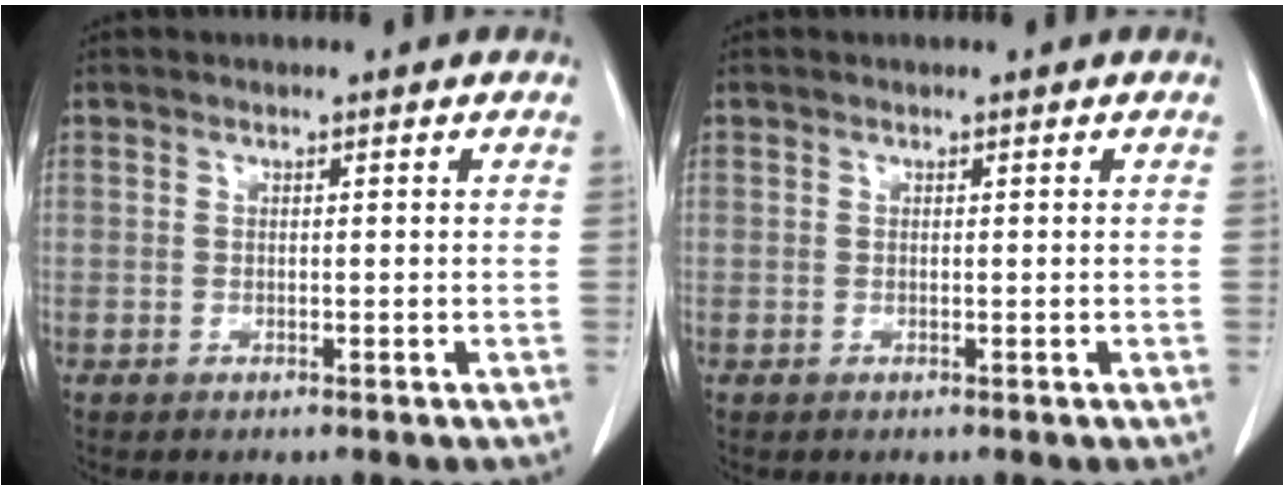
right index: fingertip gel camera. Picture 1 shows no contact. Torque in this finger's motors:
{"motor_torque": [0.00, 0.05, -0.03, 0.01]}